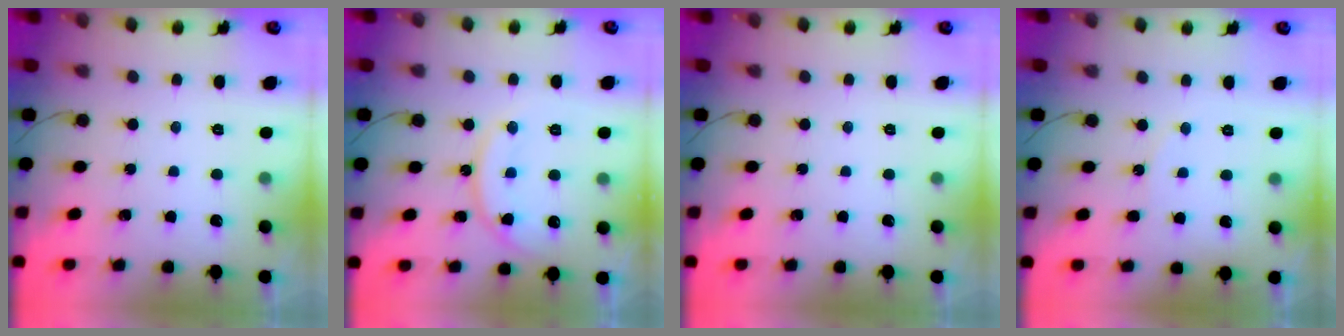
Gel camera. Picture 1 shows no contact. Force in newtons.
{"total": 12.4, "press": 12.4, "slide": 0.7}
{"total": 0.0}
{"total": 5.3, "press": 5.3, "slide": 0.6}